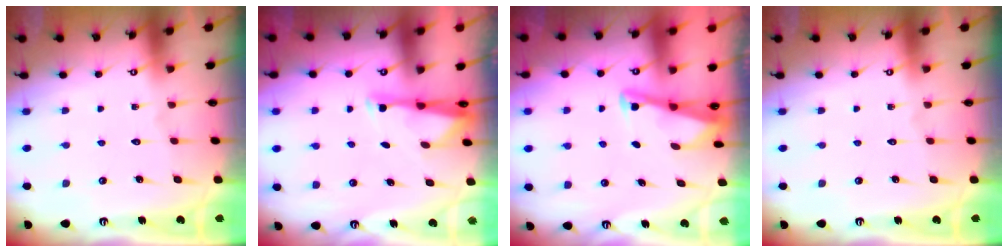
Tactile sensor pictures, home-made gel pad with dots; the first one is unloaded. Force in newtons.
{"total": 3.0, "press": 2.9, "slide": 0.6}
{"total": 3.0, "press": 3.0, "slide": 0.3}
{"total": 0.0}